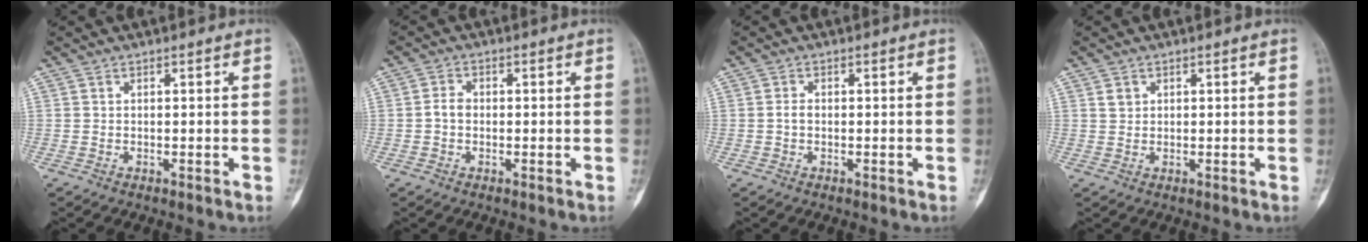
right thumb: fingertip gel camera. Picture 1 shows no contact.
{"total": 2.3, "force": [-0.3, 1.8, 1.5], "torque": [-0.021, 0.009, -0.011]}
{"total": 1.2, "force": [-0.2, 0.8, 0.9], "torque": [-0.016, 0.001, -0.005]}
{"total": 1.6, "force": [0.8, 1.3, 0.6], "torque": [-0.001, -0.001, 0.014]}